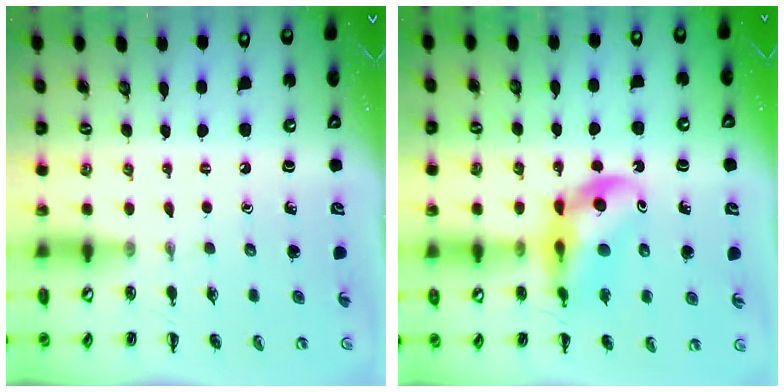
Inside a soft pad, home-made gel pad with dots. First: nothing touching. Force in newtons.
{"total": 11.2, "press": 10.8, "slide": 3.0}